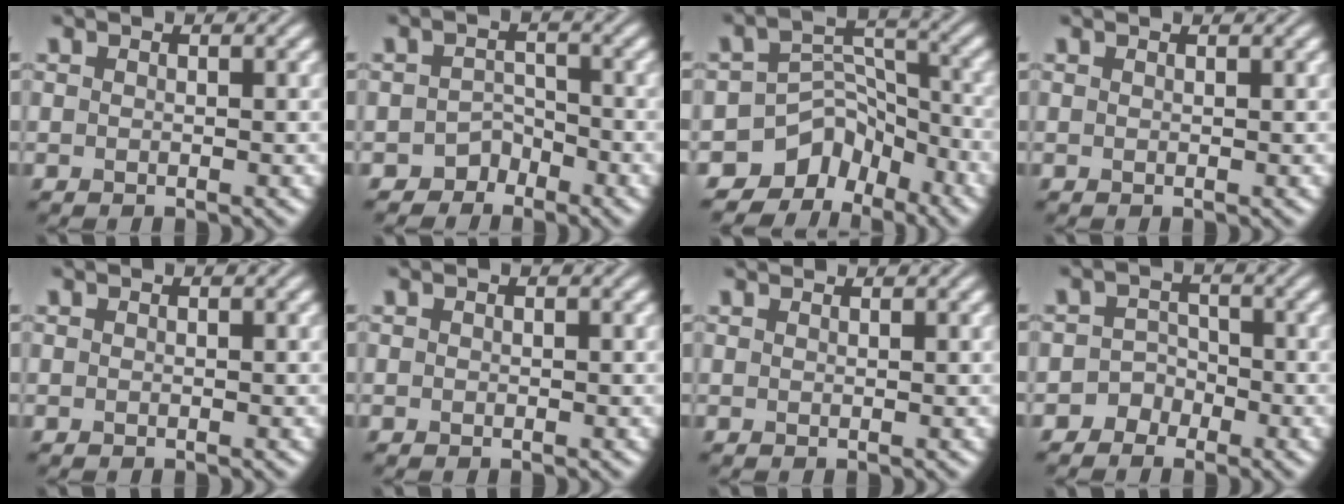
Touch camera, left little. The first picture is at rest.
{"total": 1.9, "force": [-1.5, 1.1, 0.1], "torque": [0.008, 0.011, -0.030]}
{"total": 6.8, "force": [-5.0, 4.3, 1.8], "torque": [-0.006, 0.010, -0.085]}
{"total": 0.9, "force": [0.8, 0.2, 0.3], "torque": [-0.005, -0.002, 0.005]}
{"total": 0.0}
{"total": 0.0}
{"total": 1.5, "force": [1.5, 0.2, 0.4], "torque": [-0.015, -0.002, 0.014]}
{"total": 2.1, "force": [-1.4, 1.6, 0.1], "torque": [0.023, 0.012, -0.036]}